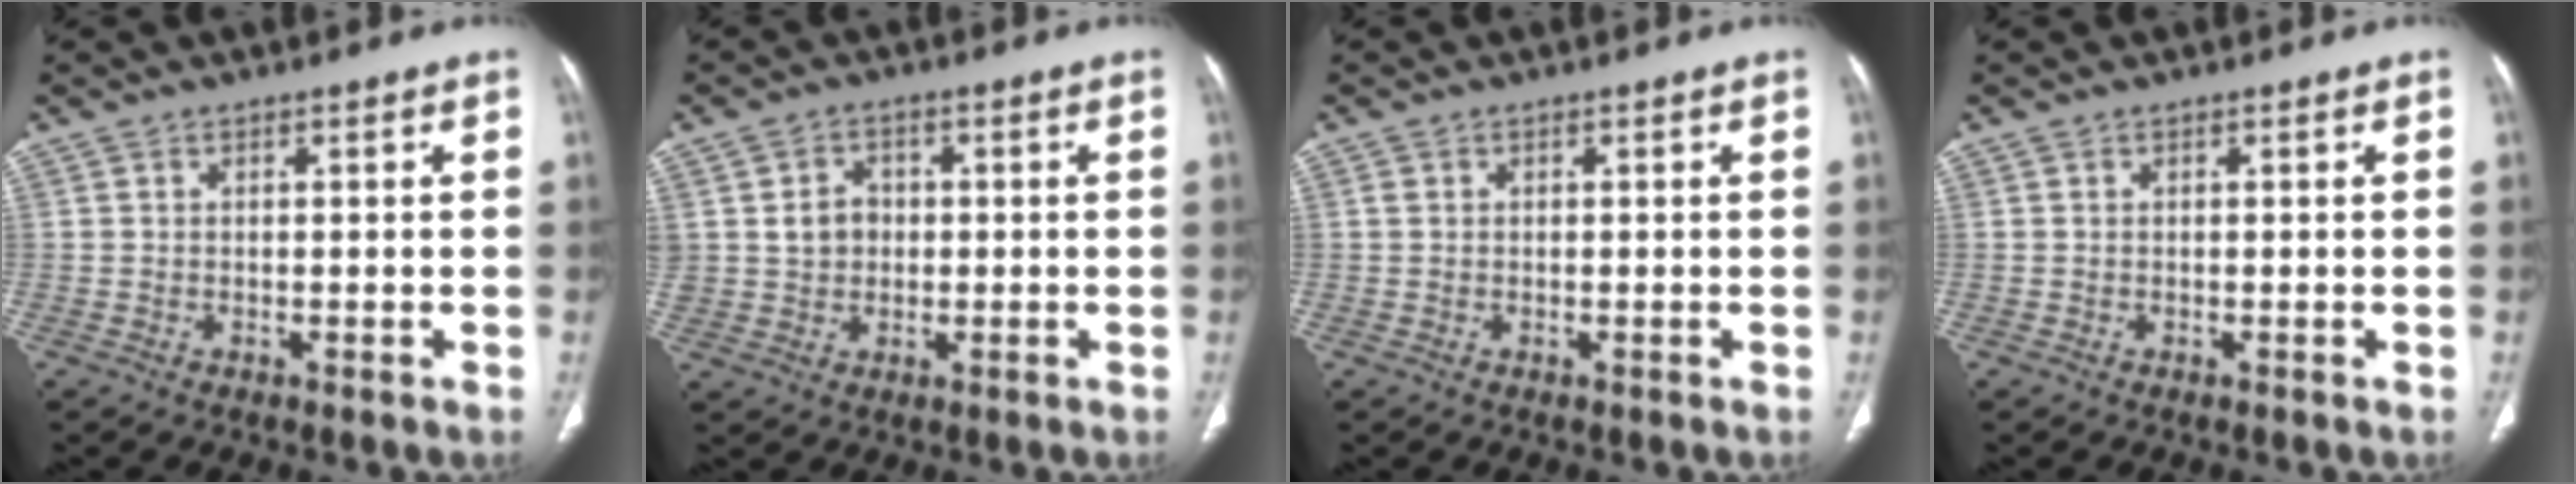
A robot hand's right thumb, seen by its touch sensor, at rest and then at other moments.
{"total": 5.0, "force": [0.6, 4.3, 2.5], "torque": [-0.023, 0.002, 0.011]}
{"total": 0.7, "force": [0.2, 0.5, 0.3], "torque": [-0.002, 0.003, 0.005]}
{"total": 0.0}